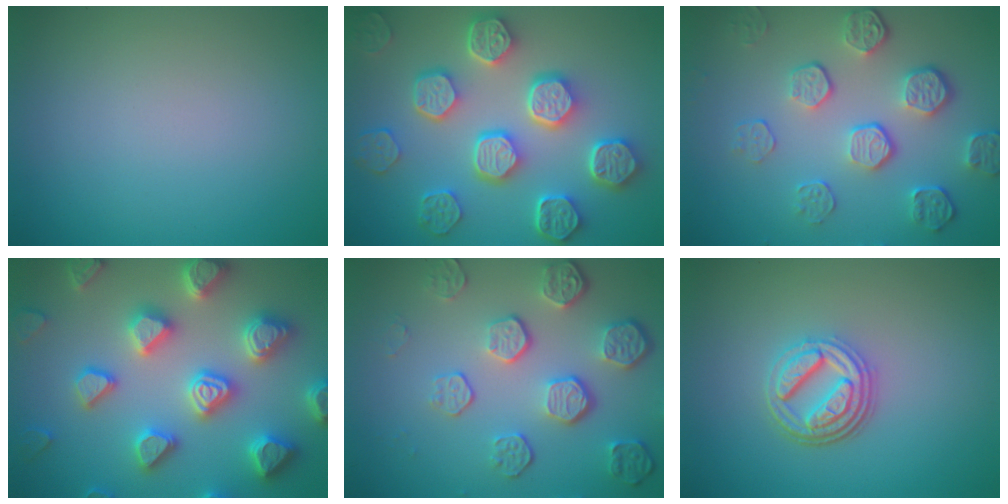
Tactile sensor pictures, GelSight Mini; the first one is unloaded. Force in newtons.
{"total": 8.2, "press": 6.6, "slide": 4.9}
{"total": 5.3, "press": 3.8, "slide": 3.7}
{"total": 7.4, "press": 7.3, "slide": 1.6}
{"total": 5.6, "press": 4.2, "slide": 3.7}
{"total": 4.2, "press": 3.3, "slide": 2.6}